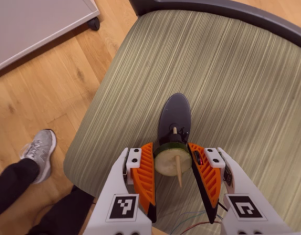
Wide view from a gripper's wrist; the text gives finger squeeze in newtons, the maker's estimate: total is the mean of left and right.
{"total": 9.3, "left": 9.3, "right": 9.4}